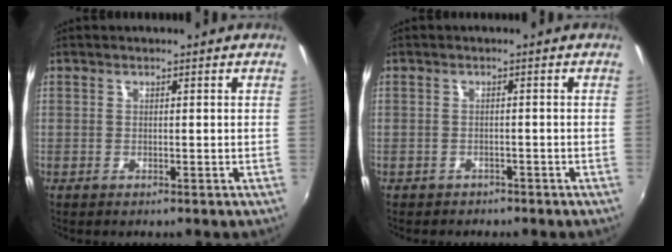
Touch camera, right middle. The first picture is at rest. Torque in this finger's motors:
{"motor_torque": [-1.00, -1.00, -0.37, -0.10]}